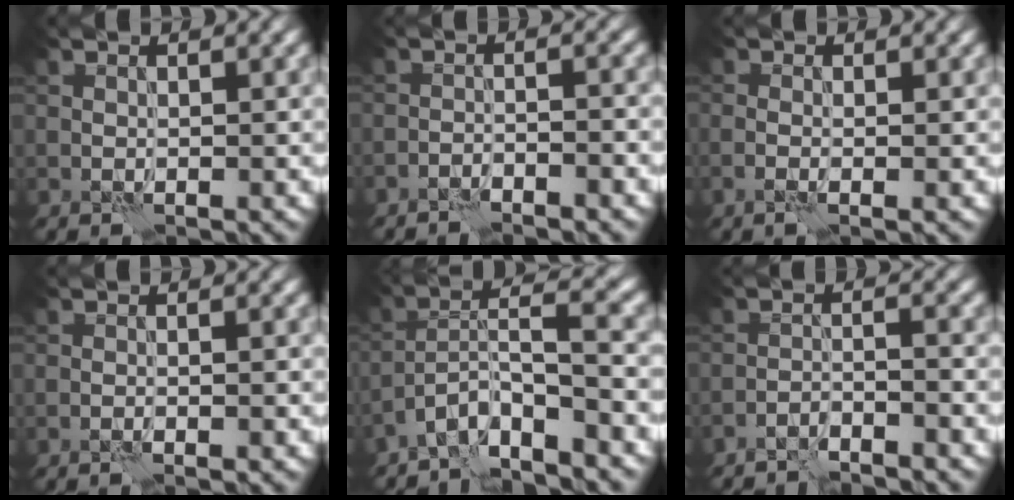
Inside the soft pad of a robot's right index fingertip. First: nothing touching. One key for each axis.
{"total": 2.4, "fx": -2.0, "fy": 0.2, "fz": 1.3, "tx": -0.025, "ty": 0.011, "tz": -0.041}
{"total": 1.4, "fx": -0.4, "fy": 0.4, "fz": 1.3, "tx": -0.027, "ty": -0.004, "tz": -0.013}
{"total": 1.6, "fx": -0.9, "fy": 0.3, "fz": 1.3, "tx": -0.017, "ty": 0.010, "tz": -0.018}
{"total": 6.2, "fx": -4.6, "fy": 1.1, "fz": 4.0, "tx": -0.061, "ty": 0.011, "tz": -0.090}
{"total": 2.7, "fx": -2.5, "fy": 0.1, "fz": 1.1, "tx": -0.017, "ty": 0.006, "tz": -0.048}